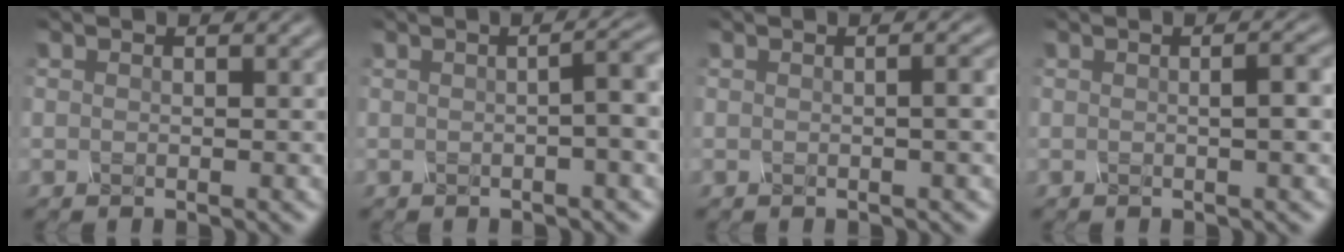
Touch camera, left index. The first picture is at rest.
{"total": 4.7, "force": [0.0, 1.4, 4.5], "torque": [-0.042, 0.017, -0.003]}
{"total": 2.2, "force": [0.0, 0.8, 2.1], "torque": [-0.017, 0.006, -0.005]}
{"total": 2.8, "force": [0.1, 0.8, 2.7], "torque": [-0.024, 0.009, -0.005]}